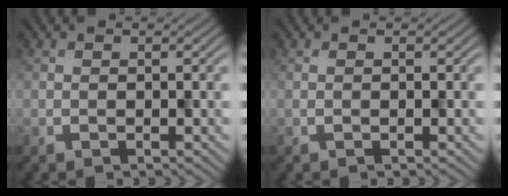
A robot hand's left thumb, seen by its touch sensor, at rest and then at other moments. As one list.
[{"total": 0.0}]